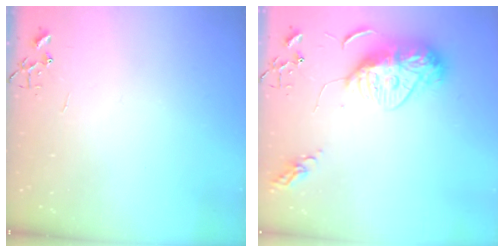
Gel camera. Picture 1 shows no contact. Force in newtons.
{"total": 12.9, "press": 12.8, "slide": 1.3}